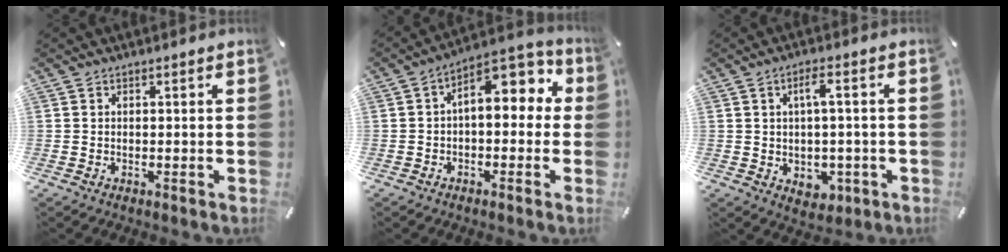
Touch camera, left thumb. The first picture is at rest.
{"total": 9.8, "force": [3.1, 5.4, 7.6], "torque": [-0.104, -0.029, 0.049]}
{"total": 6.0, "force": [0.0, 3.6, 4.8], "torque": [-0.074, 0.004, -0.003]}